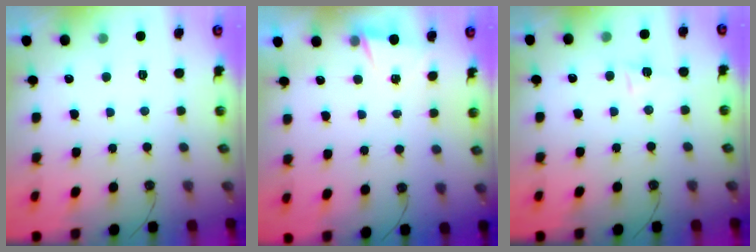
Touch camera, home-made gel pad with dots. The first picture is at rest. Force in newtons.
{"total": 1.3, "press": 0.7, "slide": 1.1}
{"total": 5.9, "press": 5.8, "slide": 0.8}